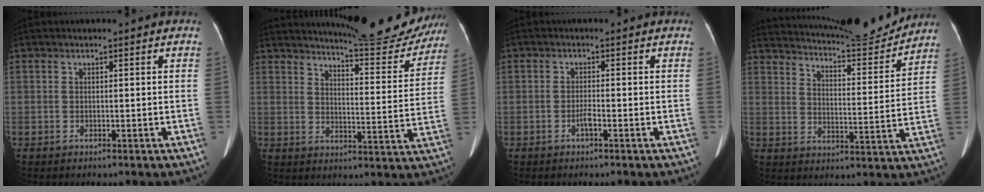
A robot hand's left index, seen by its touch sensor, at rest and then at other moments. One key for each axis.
{"total": 15.5, "fx": 14.9, "fy": 1.2, "fz": 4.1, "tx": -0.054, "ty": -0.053, "tz": 0.182}
{"total": 1.2, "fx": -0.7, "fy": 0.0, "fz": 1.0, "tx": -0.021, "ty": 0.000, "tz": -0.013}
{"total": 16.2, "fx": 15.6, "fy": 0.5, "fz": 4.2, "tx": -0.076, "ty": -0.036, "tz": 0.217}